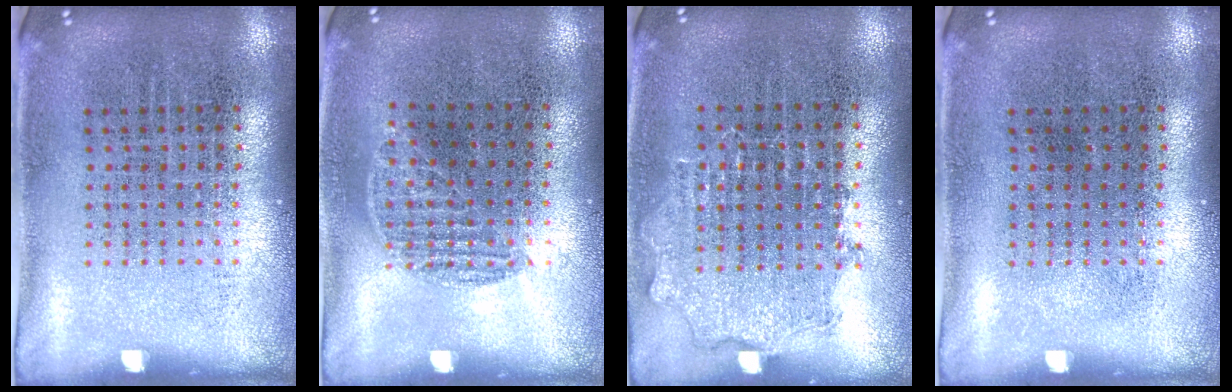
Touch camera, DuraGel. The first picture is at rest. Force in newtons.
{"total": 0.7, "press": 0.6, "slide": 0.4}
{"total": 0.8, "press": 0.8, "slide": 0.3}
{"total": 0.0}